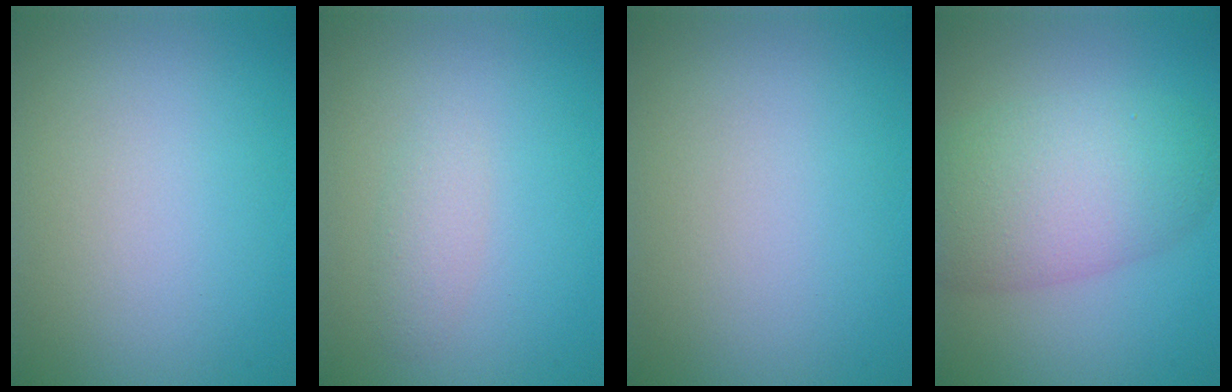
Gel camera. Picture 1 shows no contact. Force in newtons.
{"total": 1.4, "press": 1.4, "slide": 0.1}
{"total": 0.0}
{"total": 7.3, "press": 7.3, "slide": 0.3}